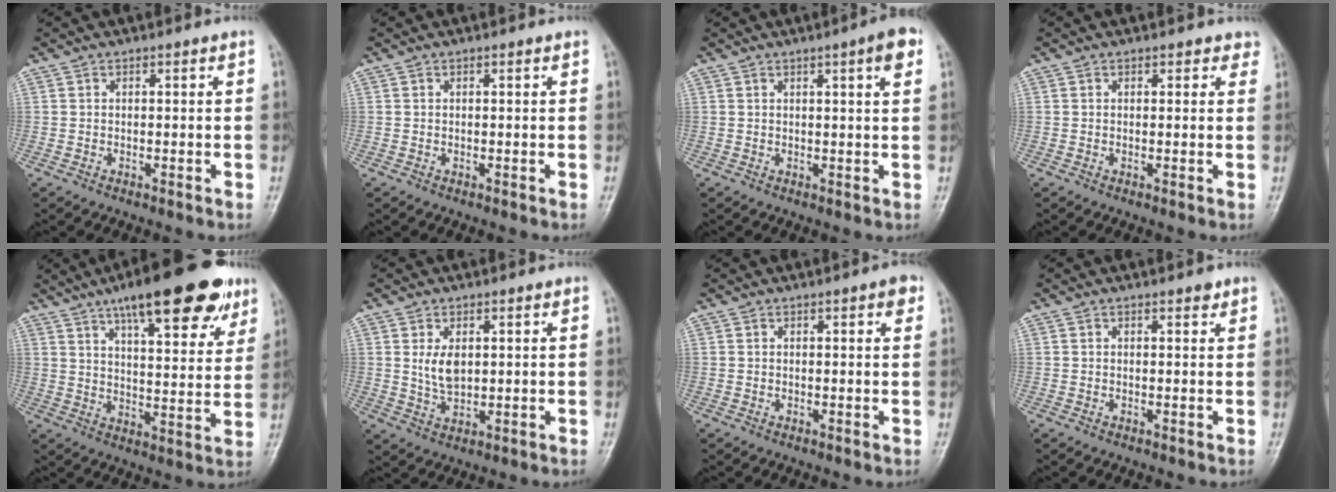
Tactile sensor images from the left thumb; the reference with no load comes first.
{"total": 0.0}
{"total": 4.1, "force": [1.9, 0.2, 3.7], "torque": [-0.042, -0.004, 0.026]}
{"total": 2.5, "force": [2.1, 1.3, 0.7], "torque": [0.020, -0.004, 0.011]}
{"total": 21.8, "force": [13.6, 6.6, 15.7], "torque": [-0.197, -0.027, 0.203]}
{"total": 4.6, "force": [1.2, 2.7, 3.5], "torque": [-0.052, -0.015, 0.033]}
{"total": 2.0, "force": [1.0, 0.4, 1.7], "torque": [-0.013, -0.001, 0.012]}
{"total": 0.8, "force": [0.7, 0.3, 0.4], "torque": [0.000, -0.005, 0.011]}